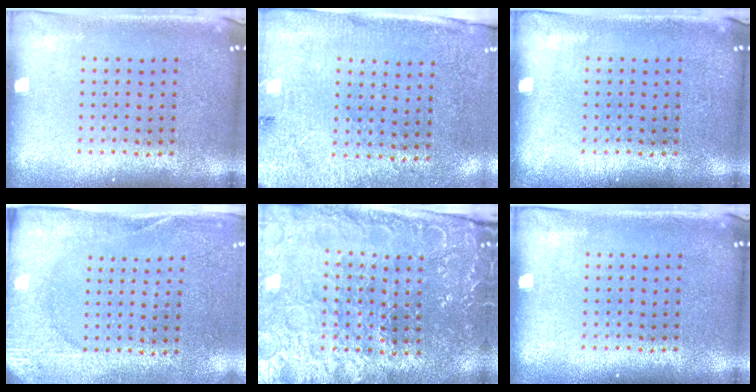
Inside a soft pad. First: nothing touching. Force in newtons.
{"total": 2.6, "press": 2.2, "slide": 1.4}
{"total": 0.0}
{"total": 2.6, "press": 2.4, "slide": 1.0}
{"total": 3.6, "press": 3.6, "slide": 0.4}
{"total": 0.0}